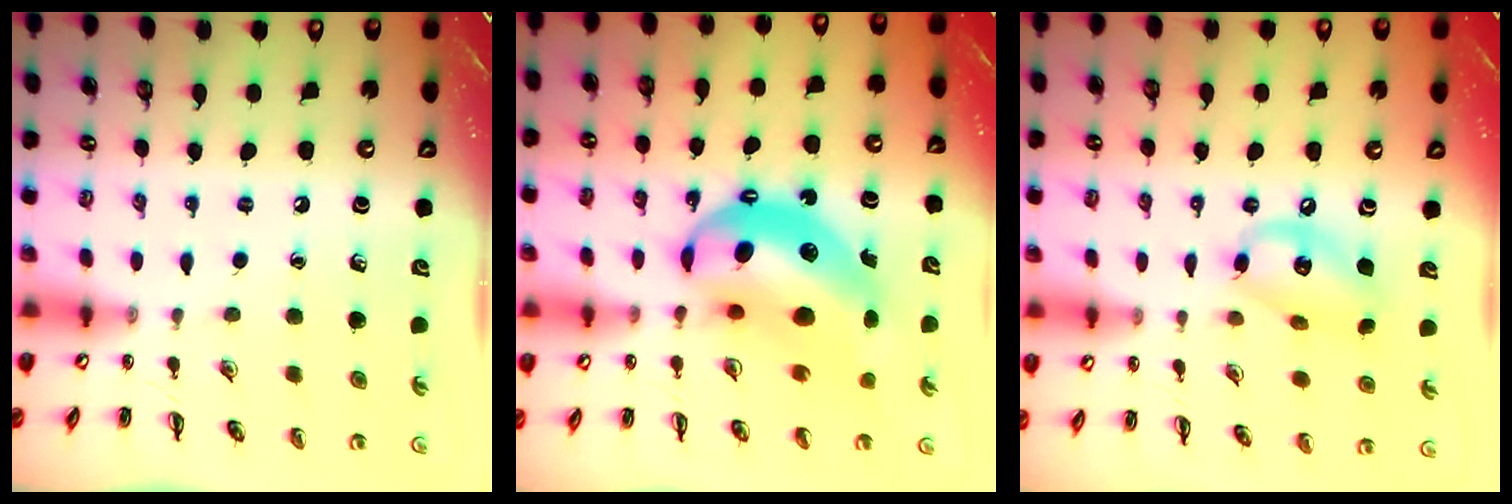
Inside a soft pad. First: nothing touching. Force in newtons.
{"total": 15.7, "press": 15.0, "slide": 4.4}
{"total": 12.1, "press": 11.8, "slide": 2.4}